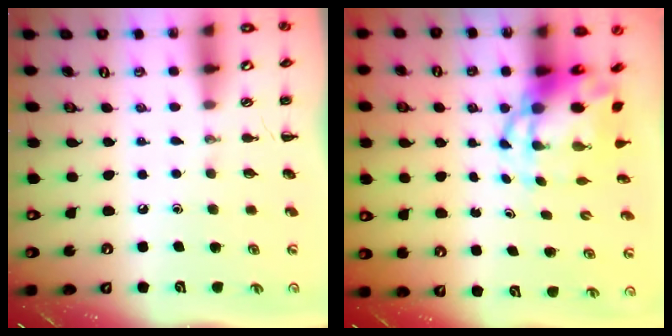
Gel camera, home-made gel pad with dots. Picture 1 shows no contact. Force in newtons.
{"total": 6.4, "press": 6.1, "slide": 1.9}